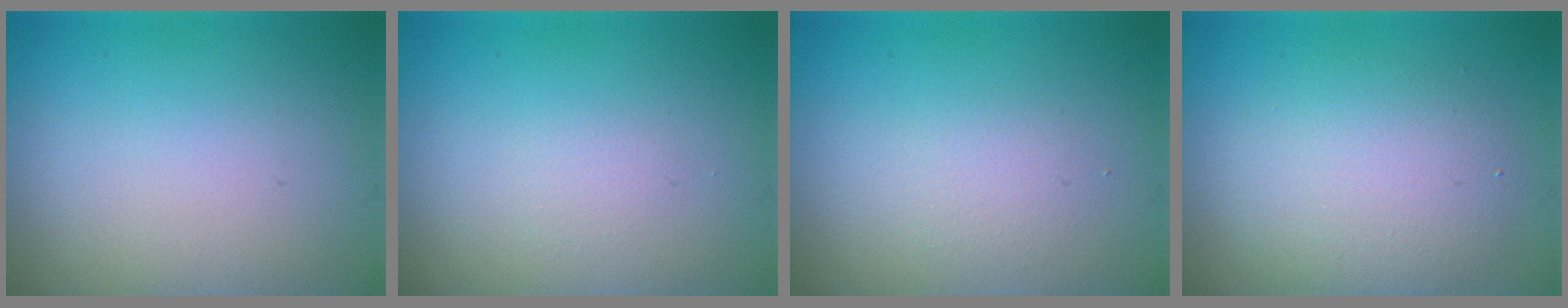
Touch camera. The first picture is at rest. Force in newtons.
{"total": 0.6, "press": 0.6, "slide": 0.1}
{"total": 1.3, "press": 1.3, "slide": 0.1}
{"total": 4.6, "press": 4.6, "slide": 0.1}